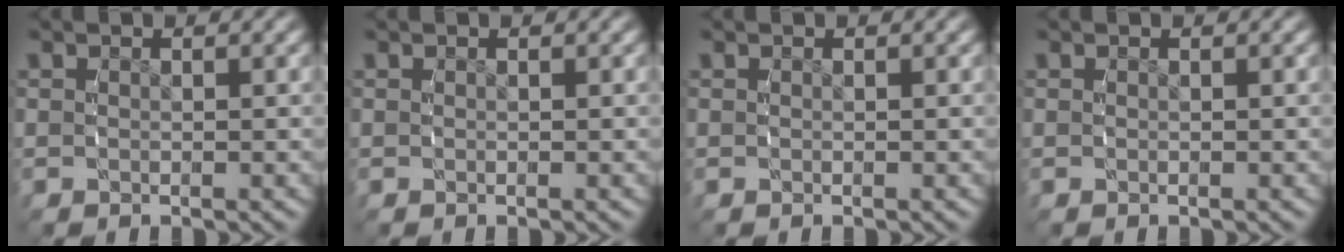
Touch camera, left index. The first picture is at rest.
{"total": 0.0}
{"total": 0.0}
{"total": 0.0}